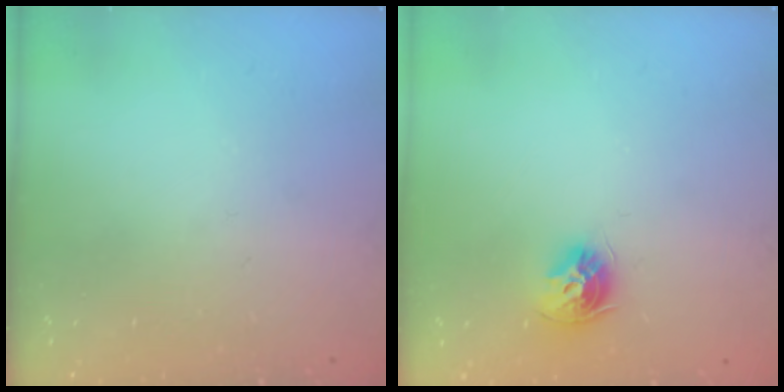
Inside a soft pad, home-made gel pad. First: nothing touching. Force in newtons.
{"total": 8.9, "press": 8.8, "slide": 1.2}